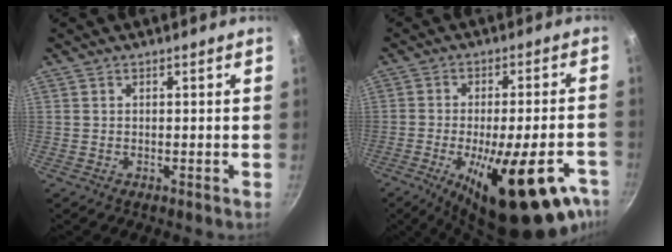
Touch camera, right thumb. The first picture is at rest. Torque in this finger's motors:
{"motor_torque": [2.52, 2.49, 2.23, -0.54, 0.57]}